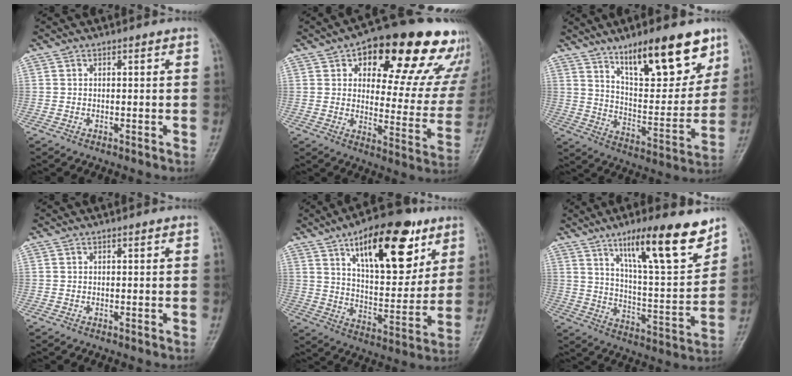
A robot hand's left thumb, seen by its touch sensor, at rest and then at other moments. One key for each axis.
{"total": 25.1, "fx": 14.6, "fy": 10.7, "fz": 17.4, "tx": -0.182, "ty": -0.038, "tz": 0.192}
{"total": 18.4, "fx": 11.7, "fy": 6.2, "fz": 12.8, "tx": -0.147, "ty": -0.067, "tz": 0.195}
{"total": 0.0}
{"total": 21.9, "fx": 11.0, "fy": 9.7, "fz": 16.2, "tx": -0.198, "ty": -0.040, "tz": 0.177}
{"total": 17.6, "fx": 11.3, "fy": 3.7, "fz": 13.0, "tx": -0.177, "ty": -0.065, "tz": 0.190}